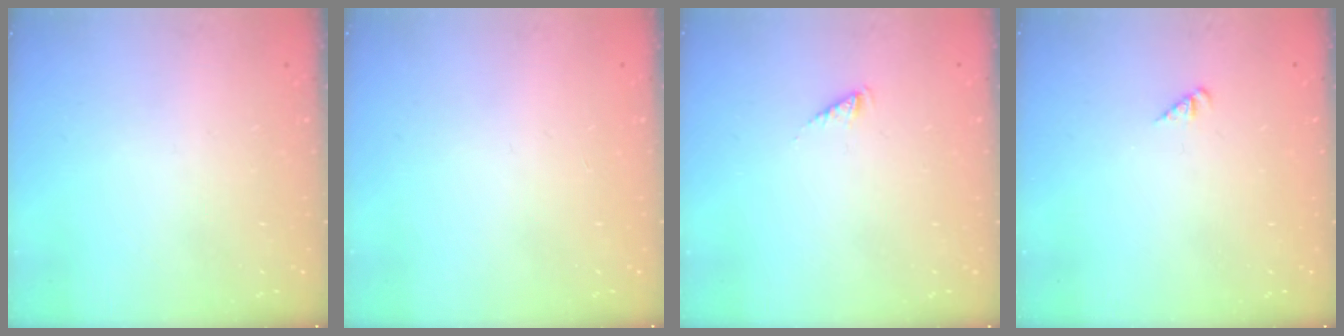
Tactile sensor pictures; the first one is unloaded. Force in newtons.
{"total": 0.0}
{"total": 0.8, "press": 0.8, "slide": 0.2}
{"total": 1.3, "press": 1.3, "slide": 0.3}